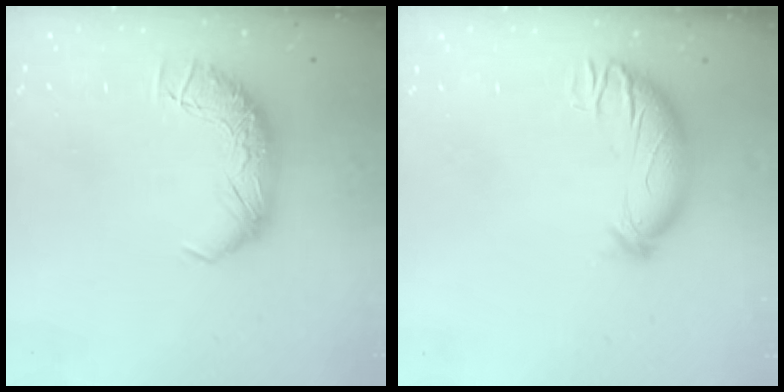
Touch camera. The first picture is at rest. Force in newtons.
{"total": 3.4, "press": 3.1, "slide": 1.3}